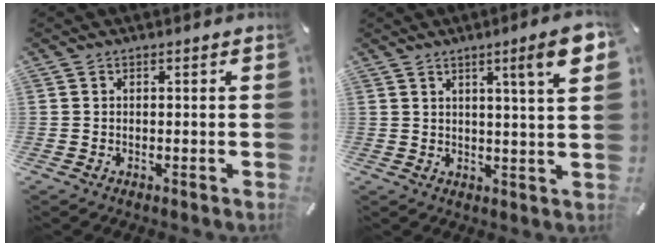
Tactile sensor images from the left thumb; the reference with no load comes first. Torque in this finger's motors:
{"motor_torque": [1.29, 1.16, 0.97, -0.57, 0.29]}